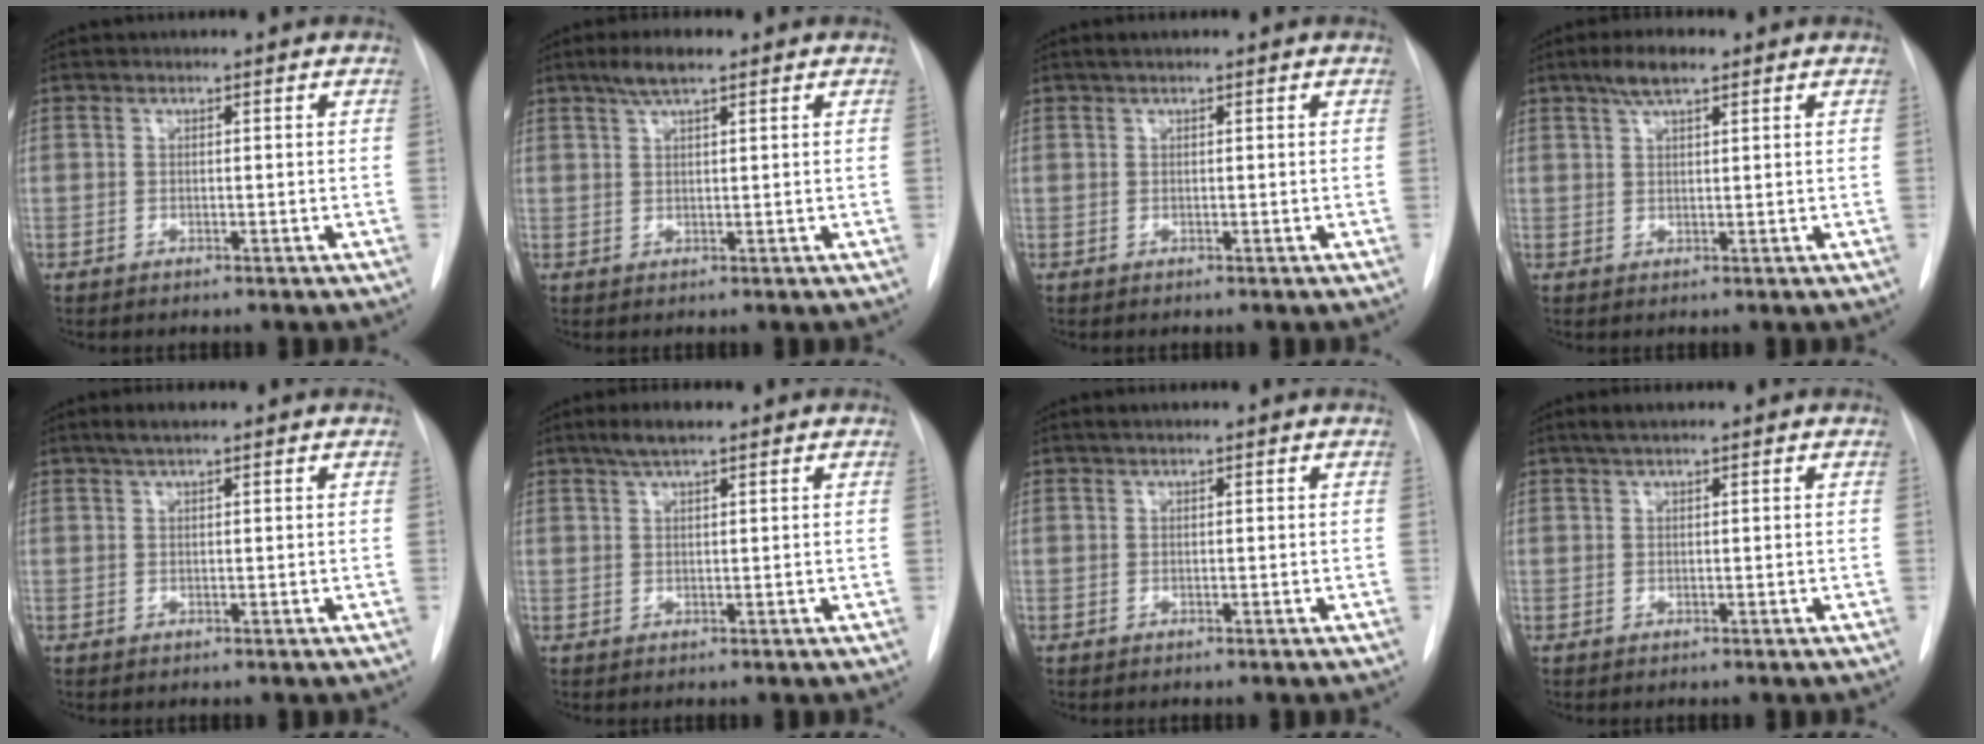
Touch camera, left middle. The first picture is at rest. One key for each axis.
{"total": 3.9, "fx": 2.6, "fy": 0.6, "fz": 2.8, "tx": -0.058, "ty": 0.008, "tz": 0.048}
{"total": 1.0, "fx": 0.7, "fy": 0.0, "fz": 0.7, "tx": -0.016, "ty": 0.009, "tz": 0.013}
{"total": 4.2, "fx": 2.8, "fy": 0.9, "fz": 3.0, "tx": -0.062, "ty": 0.010, "tz": 0.049}
{"total": 2.2, "fx": 1.6, "fy": 0.3, "fz": 1.5, "tx": -0.033, "ty": 0.009, "tz": 0.028}
{"total": 3.5, "fx": 2.4, "fy": 0.5, "fz": 2.4, "tx": -0.051, "ty": 0.008, "tz": 0.044}
{"total": 0.6, "fx": 0.5, "fy": 0.0, "fz": 0.4, "tx": -0.011, "ty": 0.007, "tz": 0.009}
{"total": 1.8, "fx": 1.3, "fy": 0.1, "fz": 1.2, "tx": -0.027, "ty": 0.010, "tz": 0.023}